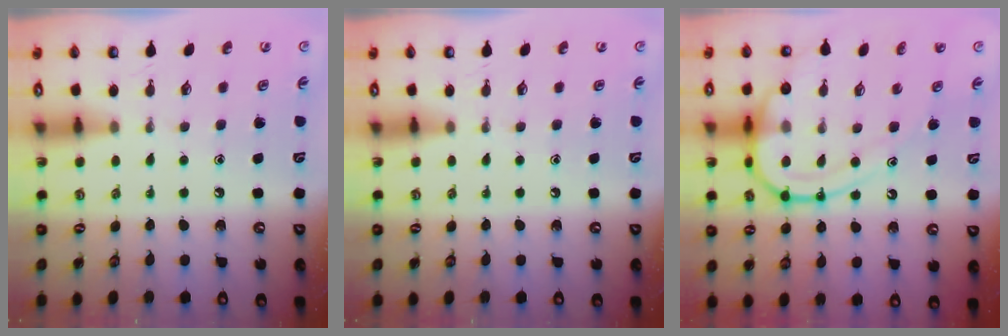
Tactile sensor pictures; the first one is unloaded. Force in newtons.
{"total": 0.0}
{"total": 13.5, "press": 13.5, "slide": 0.8}